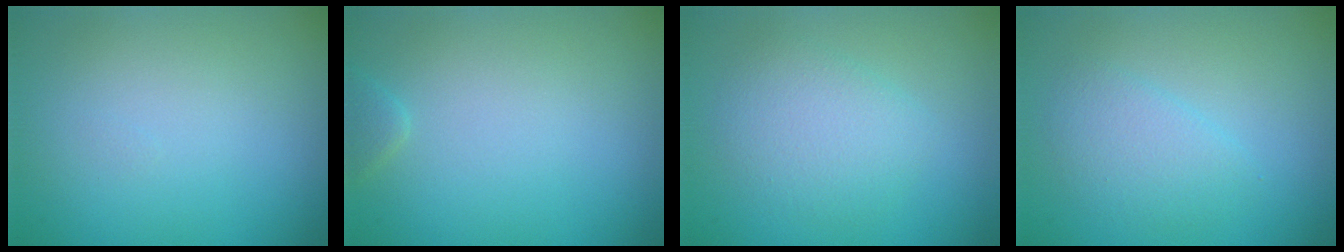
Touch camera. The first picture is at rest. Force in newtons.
{"total": 1.0, "press": 1.0, "slide": 0.1}
{"total": 3.0, "press": 3.0, "slide": 0.1}
{"total": 2.3, "press": 2.3, "slide": 0.1}